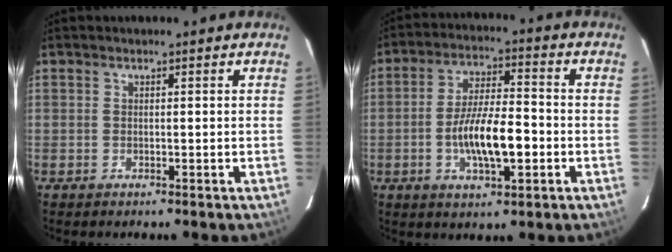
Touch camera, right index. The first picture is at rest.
{"total": 11.1, "force": [-2.9, 3.2, 10.2], "torque": [-0.196, -0.002, -0.049]}